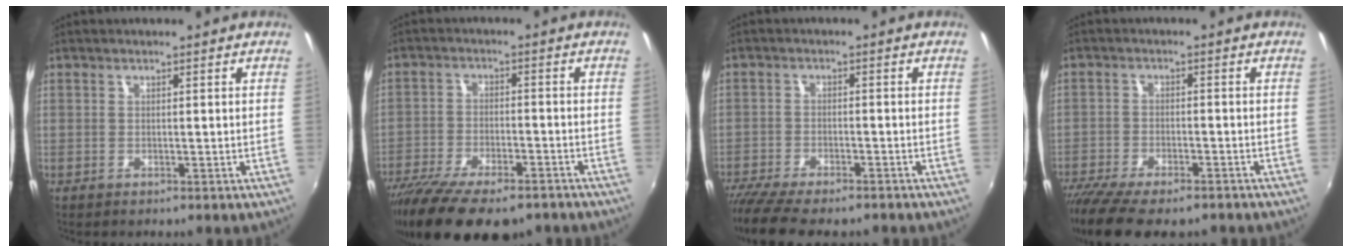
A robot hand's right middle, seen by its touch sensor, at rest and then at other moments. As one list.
[{"total": 19.2, "force": [-14.4, 6.5, 10.9], "torque": [-0.225, -0.054, -0.229]}, {"total": 11.1, "force": [-9.4, 2.4, 5.4], "torque": [-0.127, -0.045, -0.158]}, {"total": 14.1, "force": [-11.3, 3.9, 7.5], "torque": [-0.167, -0.055, -0.185]}]